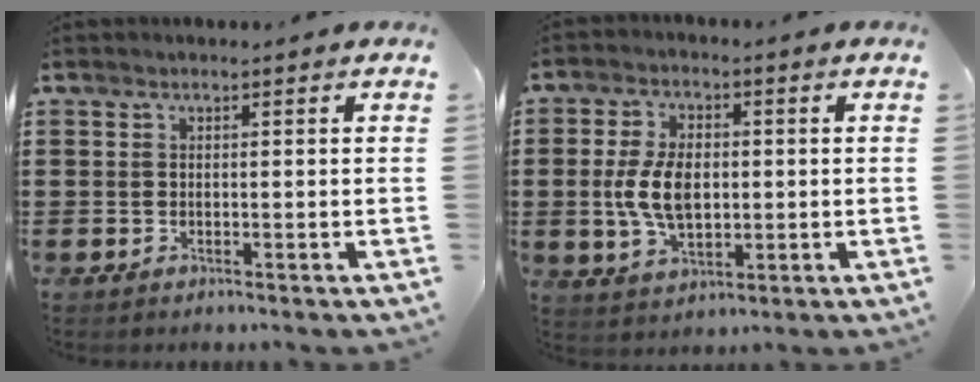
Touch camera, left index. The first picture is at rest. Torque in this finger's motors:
{"motor_torque": [0.64, 0.07, 0.68, 0.16]}